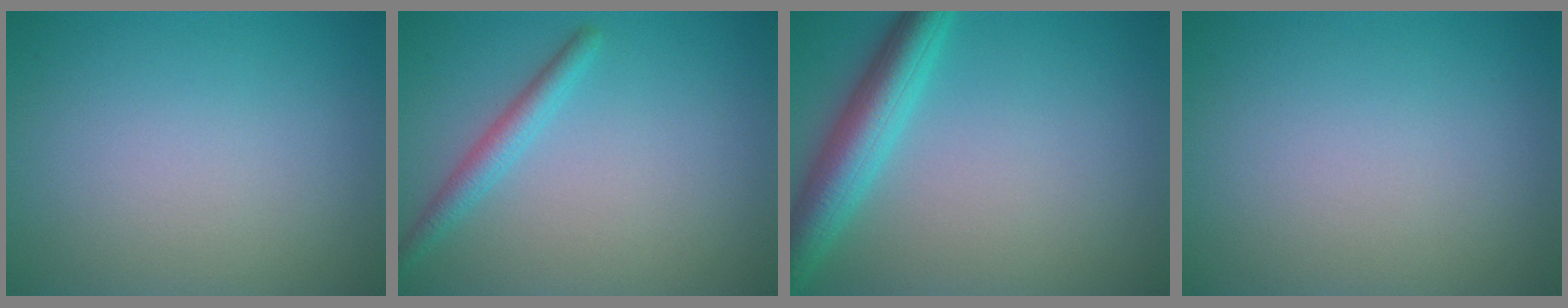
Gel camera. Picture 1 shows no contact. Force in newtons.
{"total": 2.1, "press": 2.1, "slide": 0.2}
{"total": 5.2, "press": 5.2, "slide": 0.3}
{"total": 0.0}